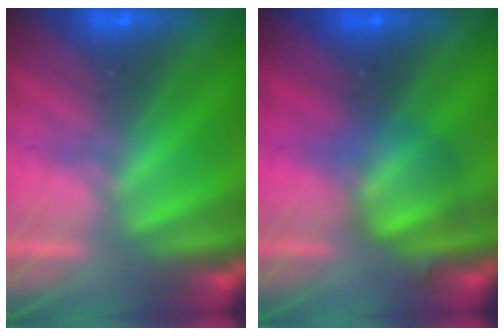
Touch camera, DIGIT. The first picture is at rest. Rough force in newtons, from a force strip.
{"total": 2.5}